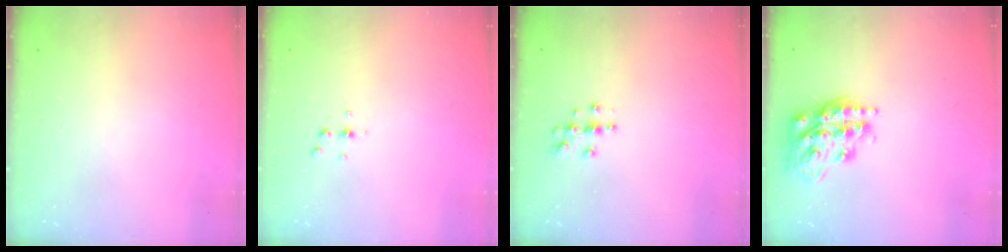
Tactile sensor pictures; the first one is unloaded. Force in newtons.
{"total": 2.5, "press": 2.4, "slide": 0.2}
{"total": 3.6, "press": 3.6, "slide": 0.4}
{"total": 16.6, "press": 16.5, "slide": 1.1}